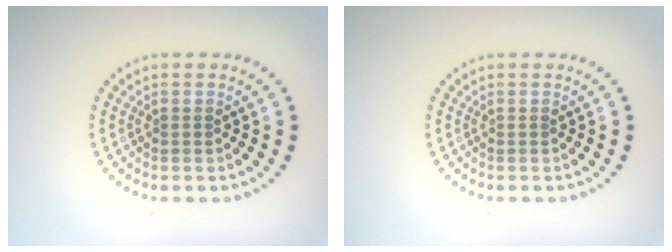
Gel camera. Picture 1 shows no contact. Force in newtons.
{"total": 0.0}